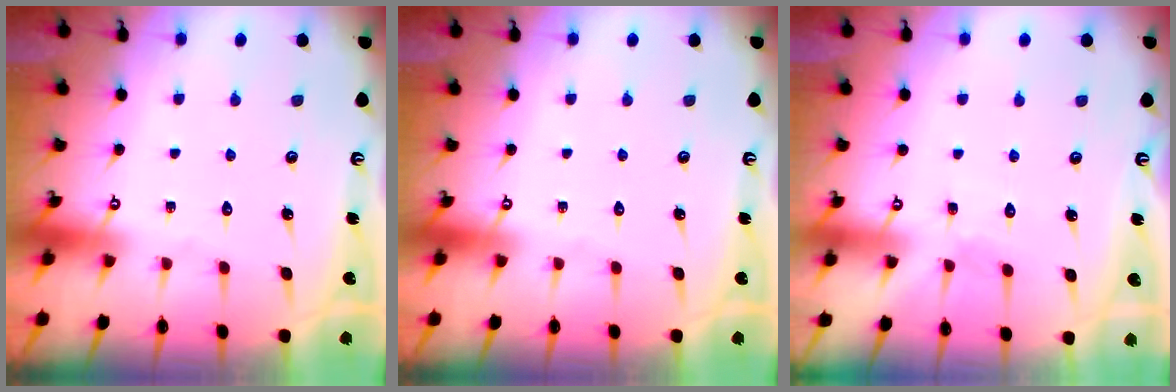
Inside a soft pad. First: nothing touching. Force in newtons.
{"total": 0.0}
{"total": 3.7, "press": 3.7, "slide": 0.4}